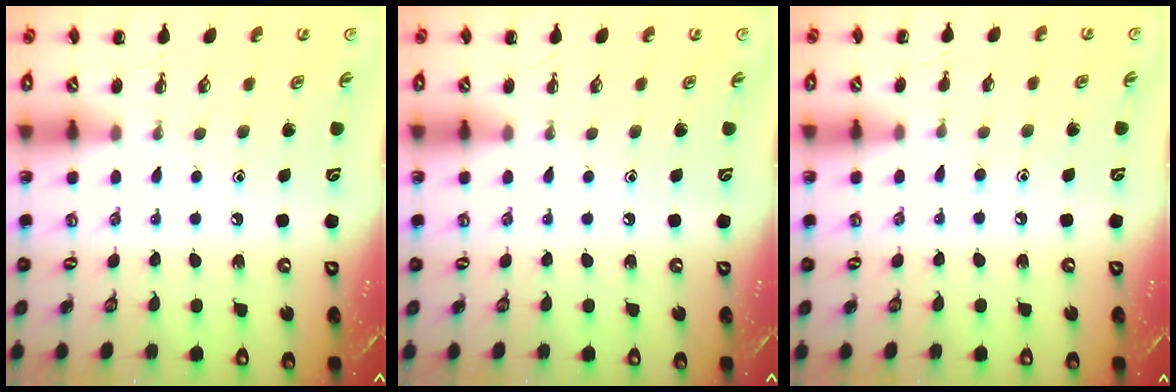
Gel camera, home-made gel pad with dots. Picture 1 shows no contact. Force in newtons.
{"total": 0.0}
{"total": 4.6, "press": 4.3, "slide": 1.6}